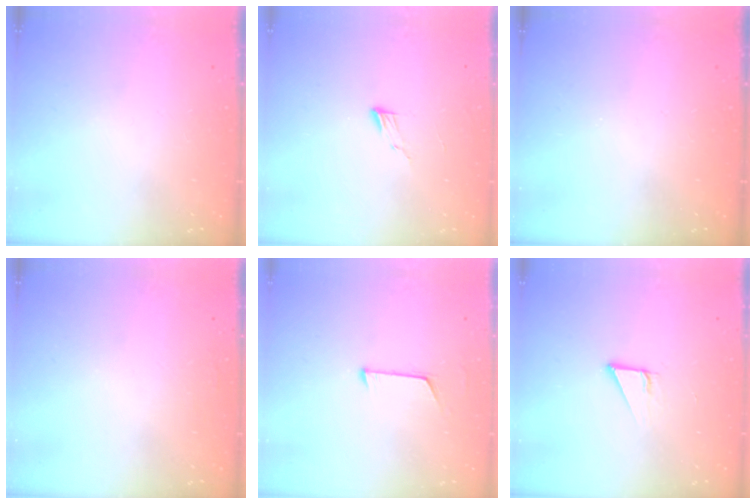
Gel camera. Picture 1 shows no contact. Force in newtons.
{"total": 4.7, "press": 4.7, "slide": 0.4}
{"total": 0.0}
{"total": 1.4, "press": 1.3, "slide": 0.2}
{"total": 4.7, "press": 4.7, "slide": 0.5}
{"total": 2.8, "press": 2.8, "slide": 0.1}